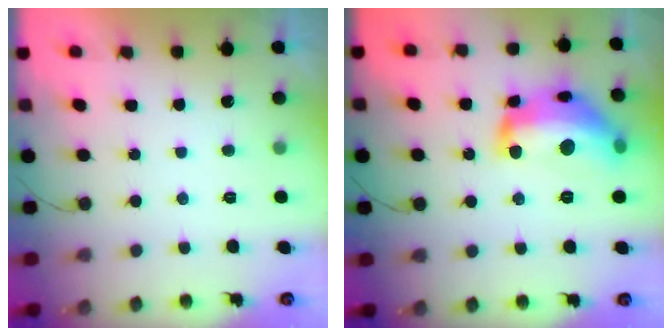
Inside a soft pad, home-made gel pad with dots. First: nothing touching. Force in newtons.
{"total": 19.1, "press": 19.0, "slide": 1.0}